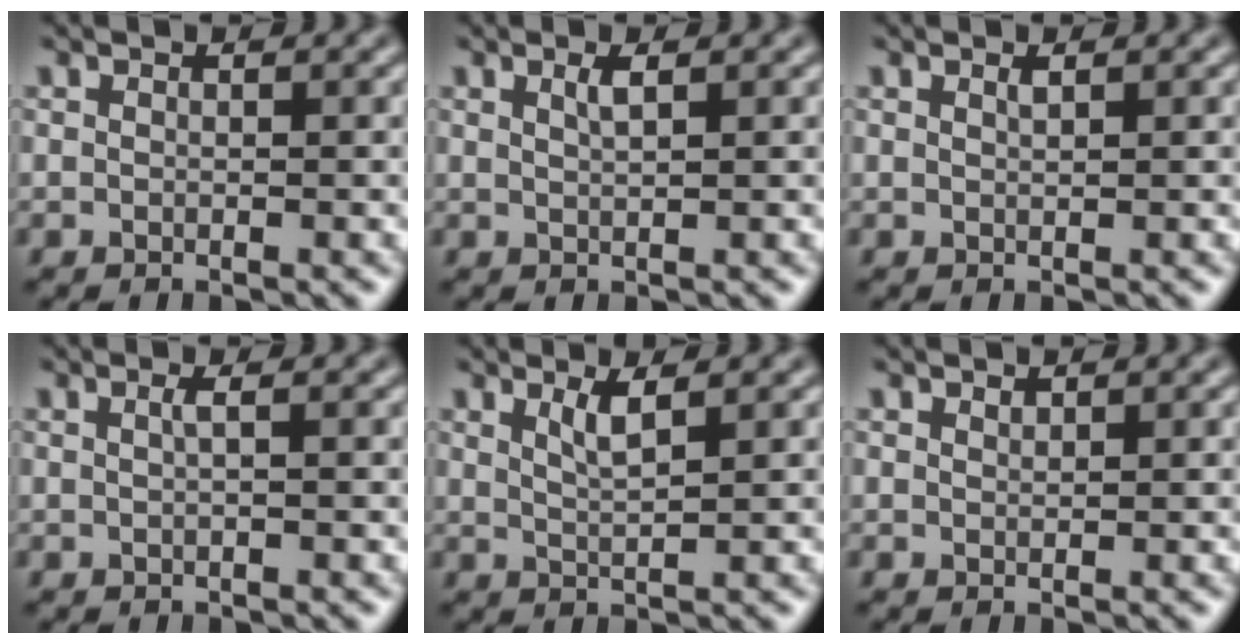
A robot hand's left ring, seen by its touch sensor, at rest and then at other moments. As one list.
[{"total": 1.3, "force": [0.7, 0.3, 1.1], "torque": [-0.018, 0.002, 0.011]}, {"total": 0.7, "force": [0.5, 0.1, 0.5], "torque": [-0.007, 0.000, 0.008]}, {"total": 1.0, "force": [0.2, 0.2, 1.0], "torque": [-0.015, 0.004, 0.001]}, {"total": 2.1, "force": [1.1, 0.5, 1.7], "torque": [-0.028, -0.002, 0.018]}, {"total": 0.5, "force": [0.5, 0.2, 0.1], "torque": [-0.002, -0.003, 0.011]}]